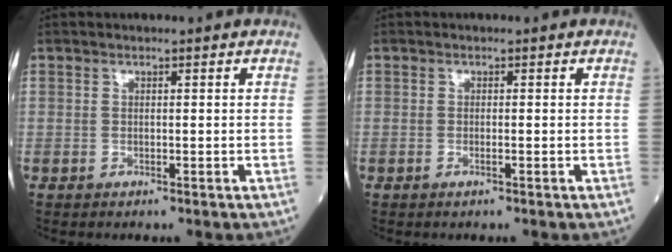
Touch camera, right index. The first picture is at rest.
{"total": 0.8, "force": [-0.4, 0.0, 0.7], "torque": [-0.014, -0.001, -0.007]}